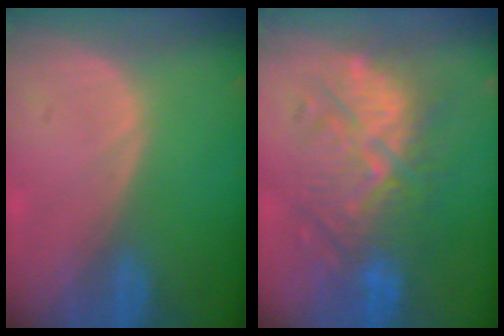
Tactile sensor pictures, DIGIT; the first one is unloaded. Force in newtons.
{"total": 10.2, "press": 10.2, "slide": 0.3}